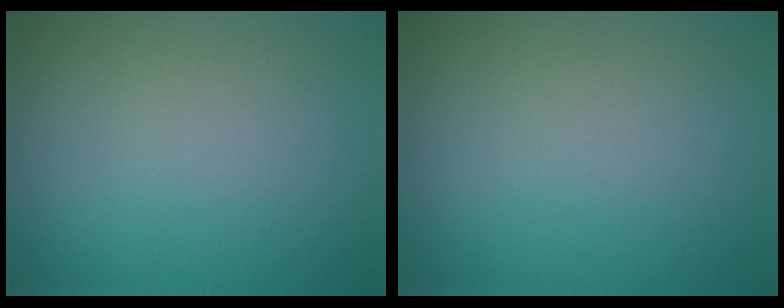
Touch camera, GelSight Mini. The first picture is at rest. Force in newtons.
{"total": 0.0}